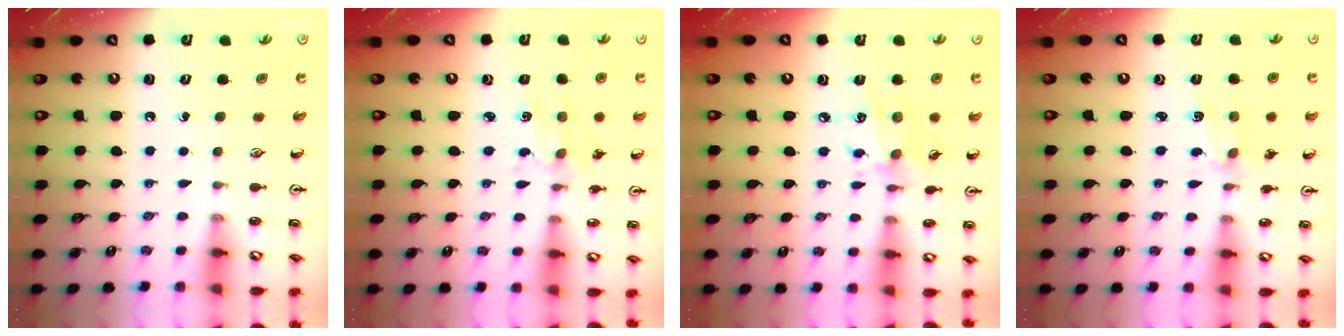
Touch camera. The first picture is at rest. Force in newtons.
{"total": 1.4, "press": 1.4, "slide": 0.3}
{"total": 9.1, "press": 9.0, "slide": 0.6}
{"total": 2.1, "press": 2.1, "slide": 0.3}